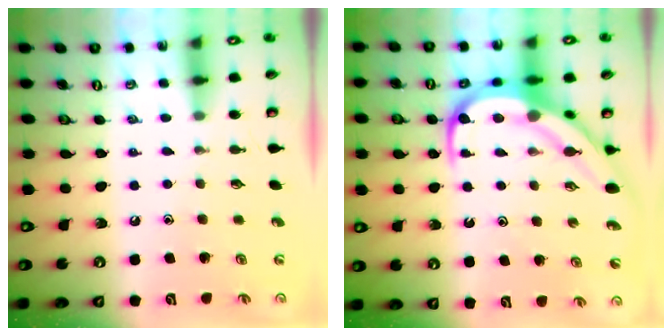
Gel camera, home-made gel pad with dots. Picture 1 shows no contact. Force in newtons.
{"total": 11.8, "press": 11.7, "slide": 1.4}